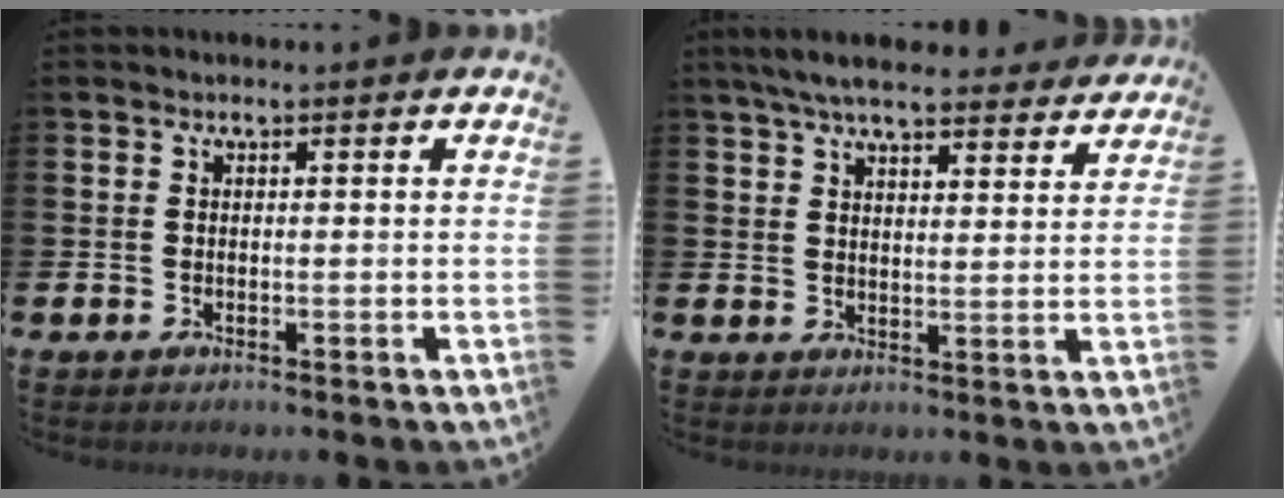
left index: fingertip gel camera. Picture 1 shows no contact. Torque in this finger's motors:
{"motor_torque": [1.02, -1.12, 0.86, 0.21]}